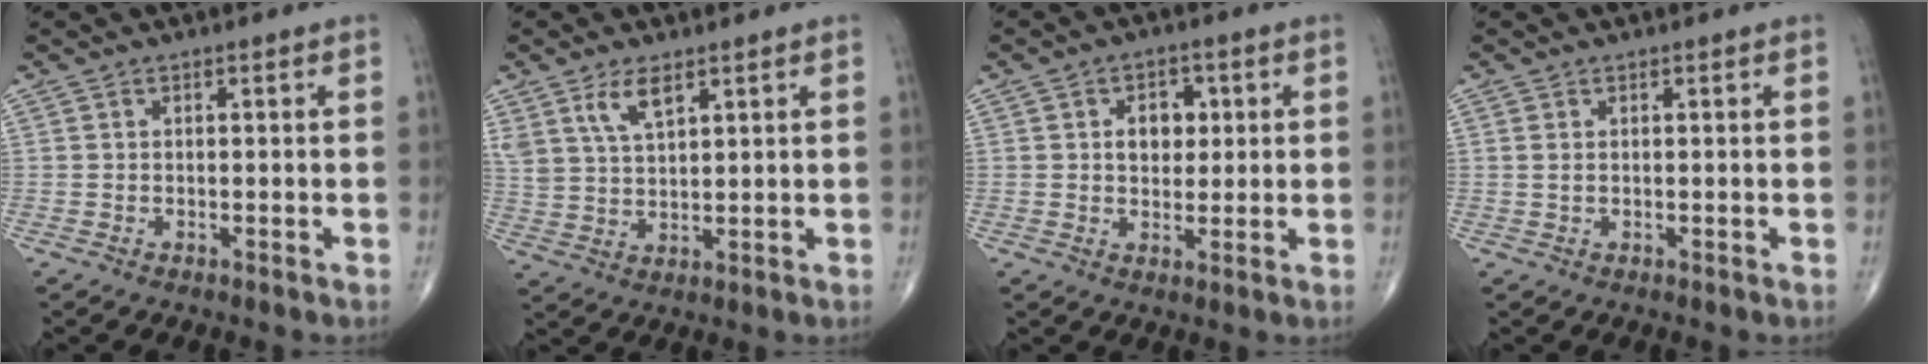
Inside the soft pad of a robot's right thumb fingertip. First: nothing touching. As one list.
[{"total": 6.2, "force": [3.7, 2.6, 4.3], "torque": [-0.079, -0.017, 0.077]}, {"total": 5.7, "force": [1.1, 4.1, 3.7], "torque": [-0.024, 0.000, 0.015]}, {"total": 0.8, "force": [0.3, 0.4, 0.6], "torque": [-0.014, 0.004, 0.010]}]